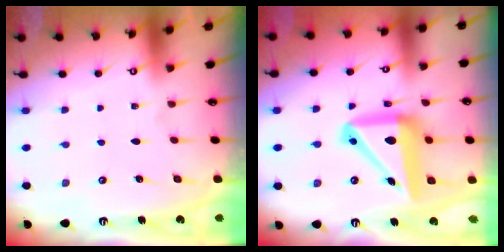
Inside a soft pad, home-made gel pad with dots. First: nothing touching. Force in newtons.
{"total": 16.7, "press": 16.6, "slide": 1.8}